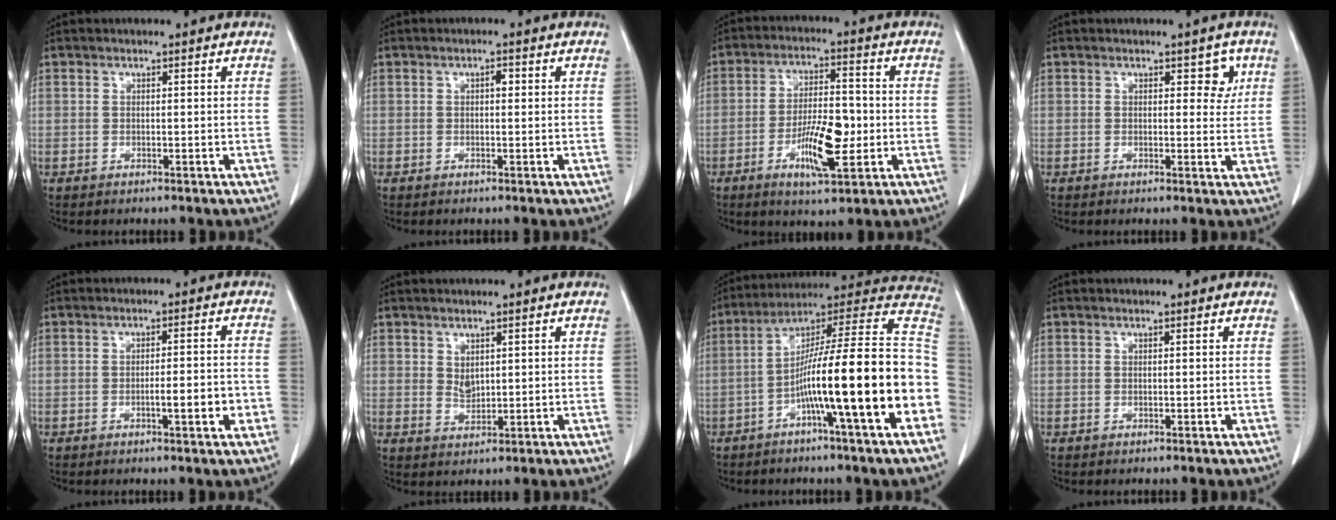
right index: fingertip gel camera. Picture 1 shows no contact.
{"total": 1.0, "force": [0.2, 0.5, 0.9], "torque": [-0.012, 0.003, 0.002]}
{"total": 9.7, "force": [-2.8, 2.6, 9.0], "torque": [-0.164, -0.002, -0.046]}
{"total": 3.0, "force": [1.2, 1.9, 2.0], "torque": [-0.014, 0.001, 0.012]}
{"total": 4.7, "force": [-1.6, 0.6, 4.4], "torque": [-0.064, 0.002, -0.019]}
{"total": 2.1, "force": [0.9, 1.3, 1.3], "torque": [-0.025, -0.004, 0.025]}
{"total": 22.3, "force": [-6.0, -0.3, 21.5], "torque": [-0.267, 0.016, -0.103]}
{"total": 0.0}